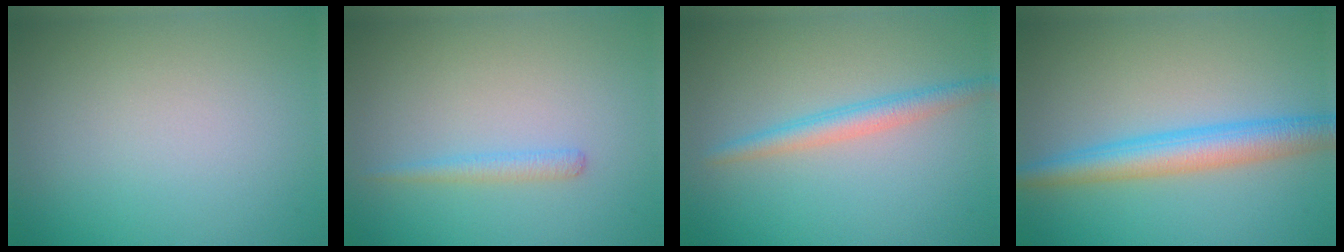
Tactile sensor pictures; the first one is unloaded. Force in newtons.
{"total": 1.3, "press": 1.3, "slide": 0.0}
{"total": 2.3, "press": 2.3, "slide": 0.1}
{"total": 4.6, "press": 4.5, "slide": 0.2}